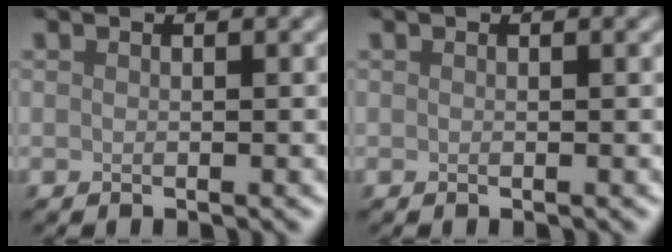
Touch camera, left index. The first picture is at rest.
{"total": 0.0}